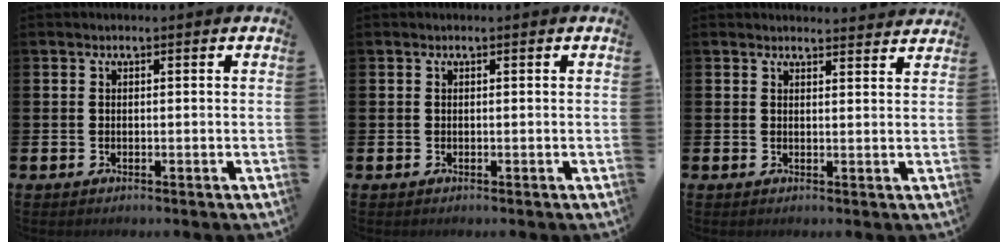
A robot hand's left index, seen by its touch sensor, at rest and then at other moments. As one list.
[{"total": 0.0}, {"total": 2.2, "force": [2.2, 0.1, -0.2], "torque": [0.012, -0.016, 0.037]}]